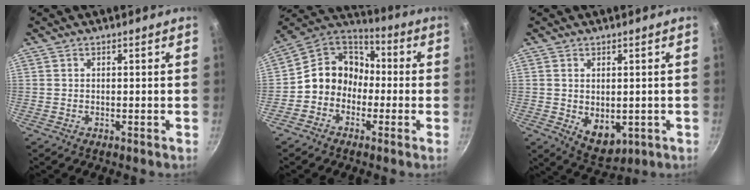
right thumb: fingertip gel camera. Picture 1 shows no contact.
{"total": 11.4, "force": [-2.0, 9.9, 5.3], "torque": [-0.048, 0.048, -0.060]}
{"total": 6.9, "force": [-0.5, 4.6, 5.1], "torque": [-0.063, -0.014, 0.009]}